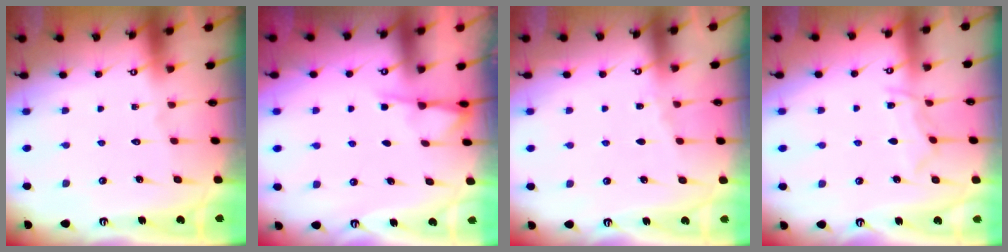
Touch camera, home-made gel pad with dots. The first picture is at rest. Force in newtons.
{"total": 2.5, "press": 2.5, "slide": 0.4}
{"total": 2.7, "press": 2.7, "slide": 0.4}
{"total": 5.9, "press": 5.9, "slide": 0.6}